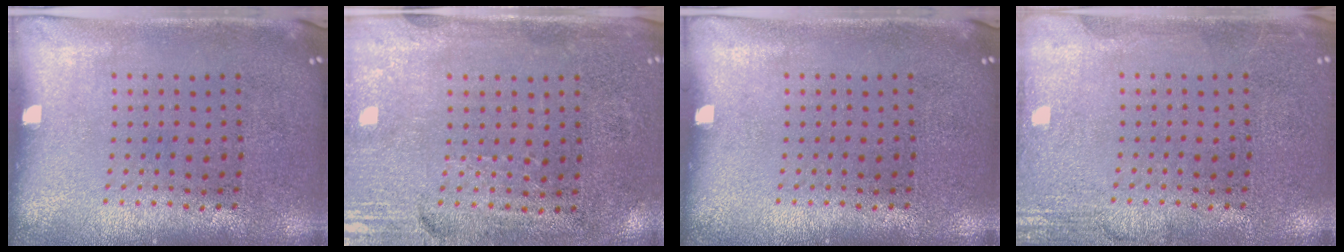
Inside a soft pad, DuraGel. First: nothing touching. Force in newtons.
{"total": 3.4, "press": 2.9, "slide": 1.7}
{"total": 0.0}
{"total": 2.6, "press": 2.6, "slide": 0.3}